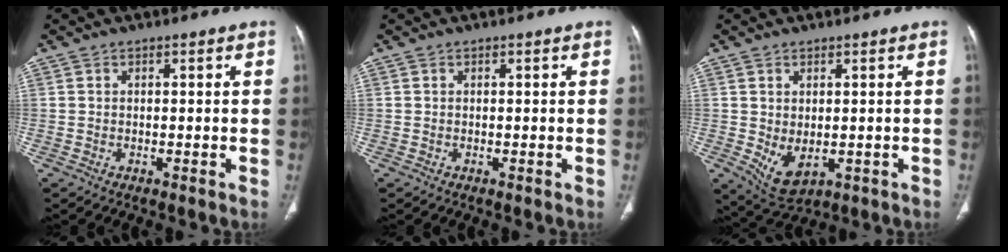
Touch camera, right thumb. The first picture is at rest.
{"total": 0.0}
{"total": 6.1, "force": [-0.9, 3.5, 4.9], "torque": [-0.078, -0.006, 0.006]}